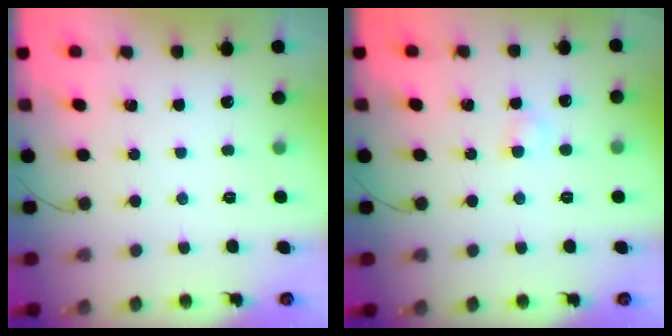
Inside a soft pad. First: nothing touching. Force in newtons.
{"total": 3.0, "press": 2.9, "slide": 0.8}